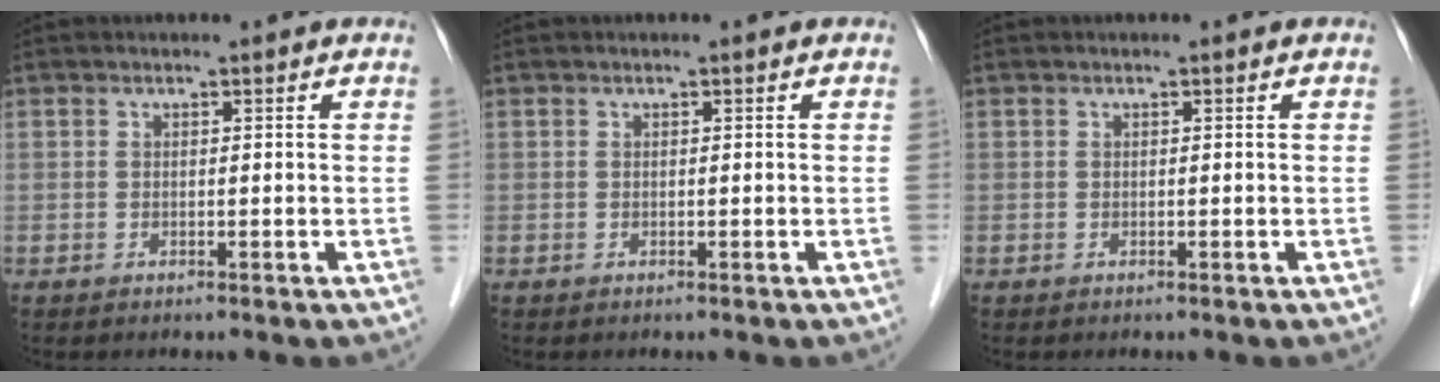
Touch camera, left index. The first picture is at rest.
{"total": 0.0}
{"total": 0.0}